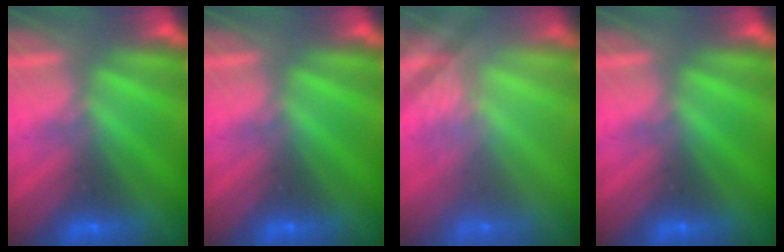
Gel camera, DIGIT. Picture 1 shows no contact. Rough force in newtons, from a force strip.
{"total": 0.0}
{"total": 2.3}
{"total": 0.0}